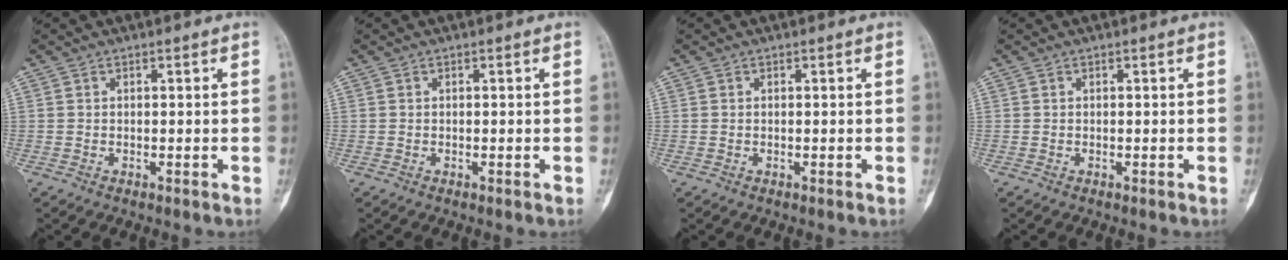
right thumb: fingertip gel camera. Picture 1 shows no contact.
{"total": 0.0}
{"total": 0.0}
{"total": 0.0}